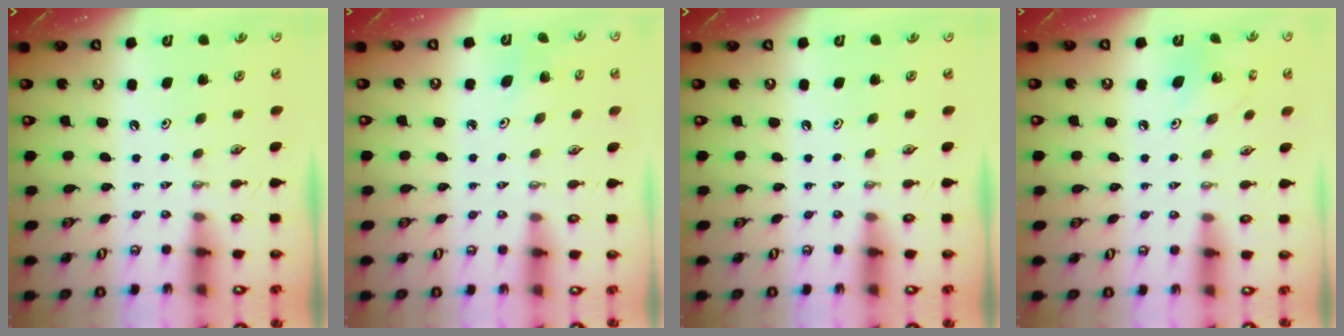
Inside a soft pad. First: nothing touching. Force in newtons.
{"total": 2.8, "press": 2.8, "slide": 0.3}
{"total": 0.0}
{"total": 4.0, "press": 4.0, "slide": 0.3}